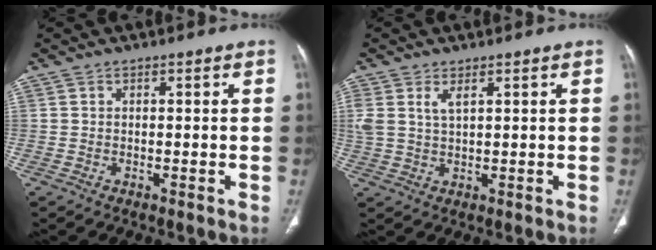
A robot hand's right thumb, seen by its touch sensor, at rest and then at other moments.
{"total": 3.9, "force": [1.8, 1.7, 3.0], "torque": [-0.073, 0.002, 0.045]}